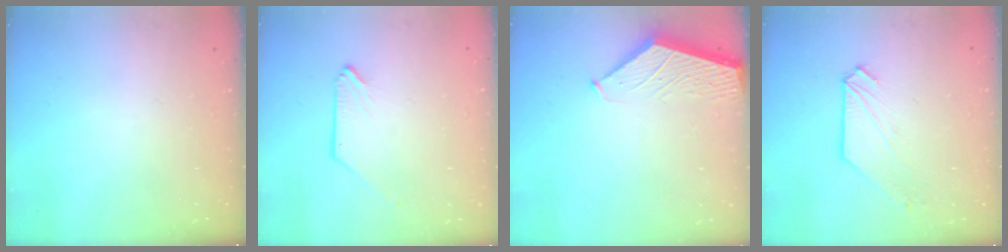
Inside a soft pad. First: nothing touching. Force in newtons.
{"total": 0.0}
{"total": 1.8, "press": 1.8, "slide": 0.2}
{"total": 1.8, "press": 1.8, "slide": 0.1}